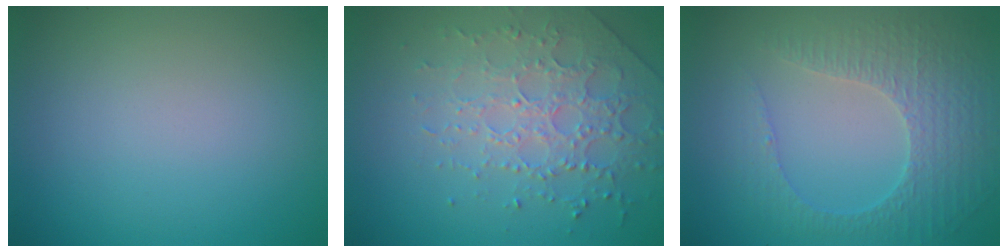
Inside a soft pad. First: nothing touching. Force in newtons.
{"total": 3.7, "press": 3.5, "slide": 1.1}
{"total": 4.7, "press": 3.3, "slide": 3.3}